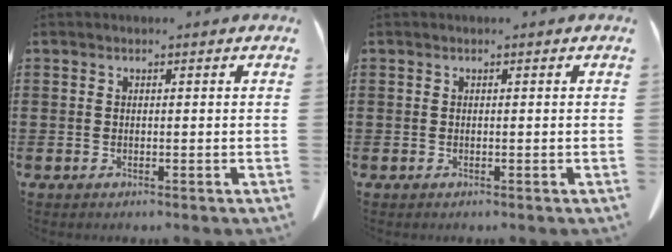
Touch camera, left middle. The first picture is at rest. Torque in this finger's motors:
{"motor_torque": [-0.43, -0.28, 0.04, 0.01]}